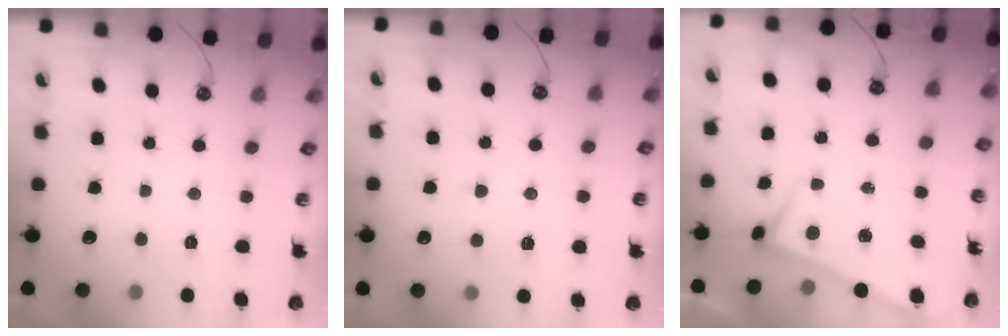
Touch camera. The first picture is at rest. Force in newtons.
{"total": 2.7, "press": 2.6, "slide": 0.5}
{"total": 2.9, "press": 2.9, "slide": 0.1}